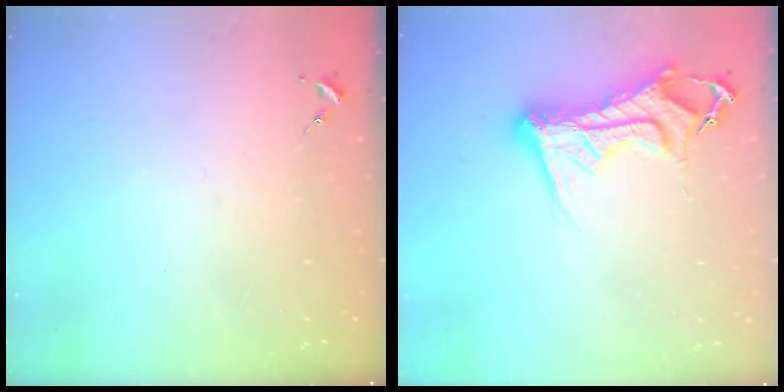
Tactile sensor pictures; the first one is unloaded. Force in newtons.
{"total": 13.3, "press": 13.2, "slide": 1.6}